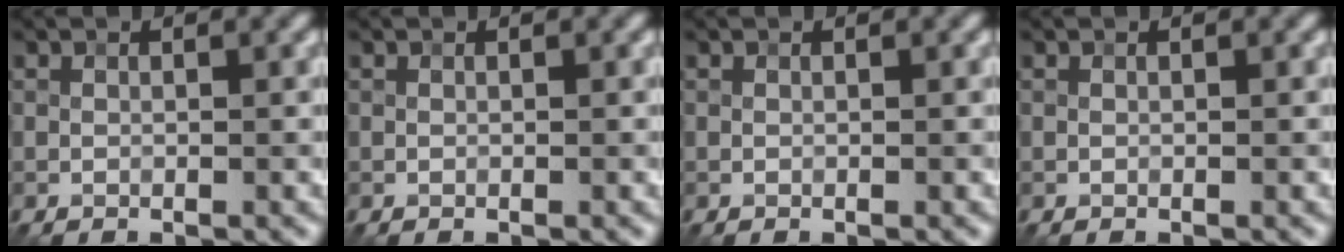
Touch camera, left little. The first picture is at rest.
{"total": 0.0}
{"total": 0.0}
{"total": 0.0}